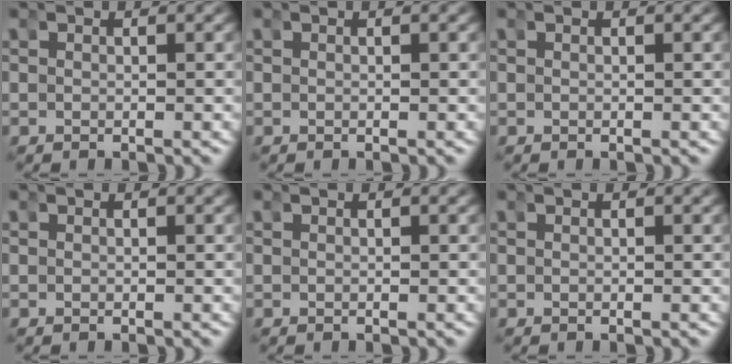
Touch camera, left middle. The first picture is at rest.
{"total": 0.0}
{"total": 0.0}
{"total": 0.0}
{"total": 0.0}
{"total": 0.0}